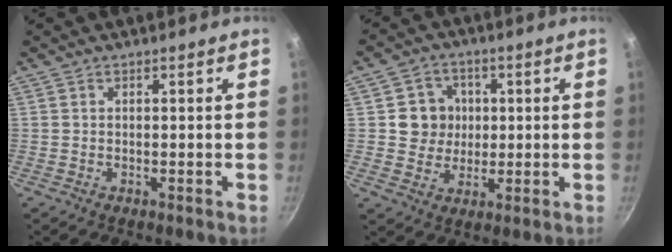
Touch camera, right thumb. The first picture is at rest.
{"total": 7.8, "force": [0.9, 7.3, 2.5], "torque": [-0.001, 0.006, 0.015]}